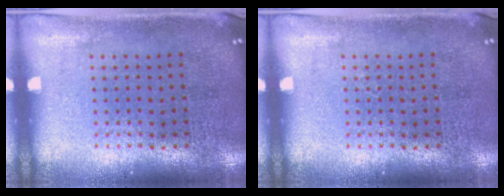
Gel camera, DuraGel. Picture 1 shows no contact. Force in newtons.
{"total": 0.0}